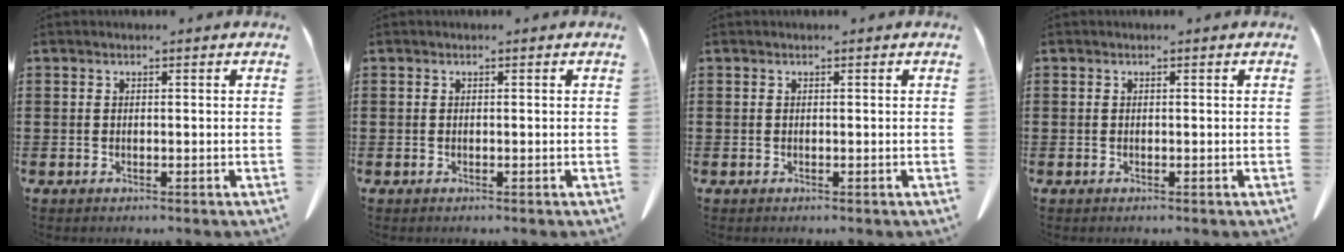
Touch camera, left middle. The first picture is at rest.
{"total": 0.0}
{"total": 0.0}
{"total": 0.0}